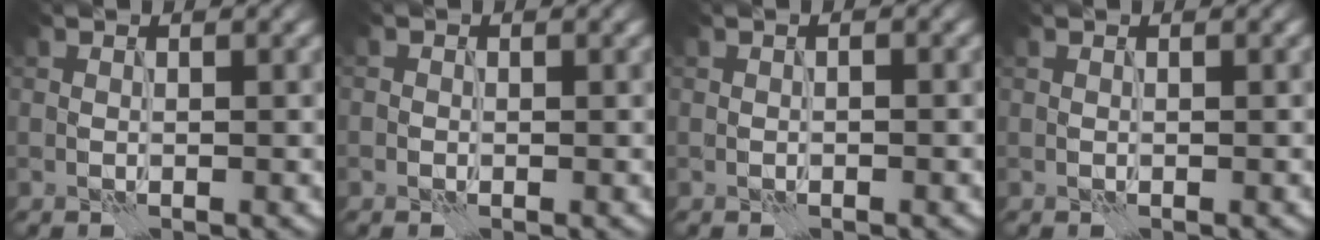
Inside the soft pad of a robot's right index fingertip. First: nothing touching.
{"total": 0.6, "force": [-0.3, 0.5, -0.1], "torque": [0.002, -0.001, -0.003]}
{"total": 0.5, "force": [-0.2, 0.1, 0.5], "torque": [-0.005, 0.001, -0.001]}
{"total": 0.0}